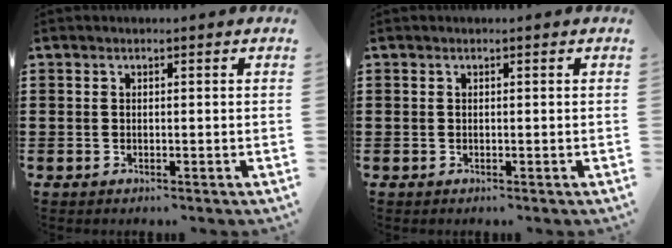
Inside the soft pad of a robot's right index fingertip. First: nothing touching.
{"total": 0.0}